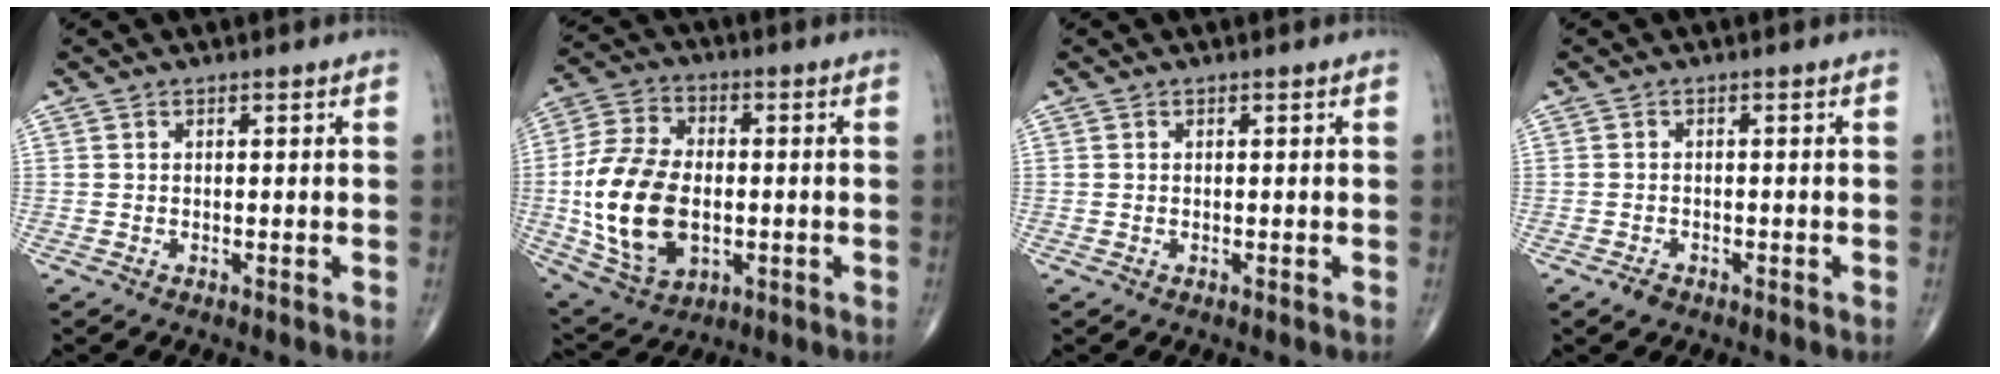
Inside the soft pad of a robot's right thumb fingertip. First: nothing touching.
{"total": 18.9, "force": [-1.8, 11.9, 14.5], "torque": [-0.273, 0.004, -0.021]}
{"total": 0.0}
{"total": 1.7, "force": [-1.2, 1.0, 0.7], "torque": [-0.012, 0.004, -0.019]}